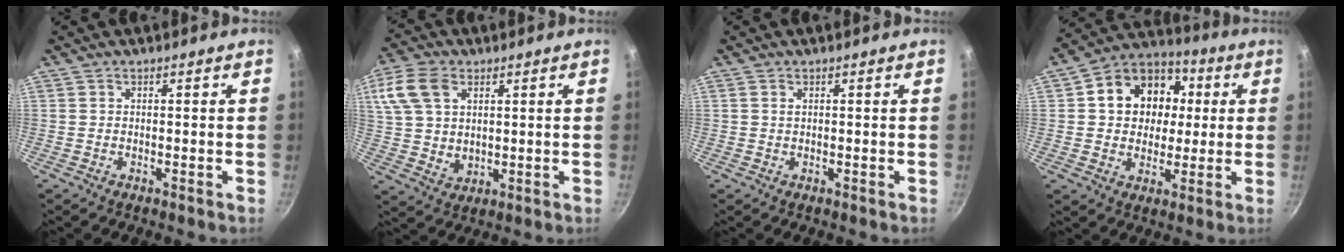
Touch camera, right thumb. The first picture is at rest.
{"total": 13.5, "force": [5.1, 9.2, 8.5], "torque": [-0.168, -0.002, 0.100]}
{"total": 0.5, "force": [0.2, 0.2, 0.4], "torque": [-0.008, 0.001, 0.005]}
{"total": 15.4, "force": [2.7, 12.6, 8.4], "torque": [-0.108, 0.022, 0.032]}